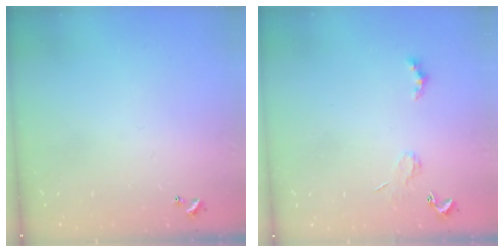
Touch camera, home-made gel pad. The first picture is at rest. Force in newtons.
{"total": 2.0, "press": 1.9, "slide": 0.4}